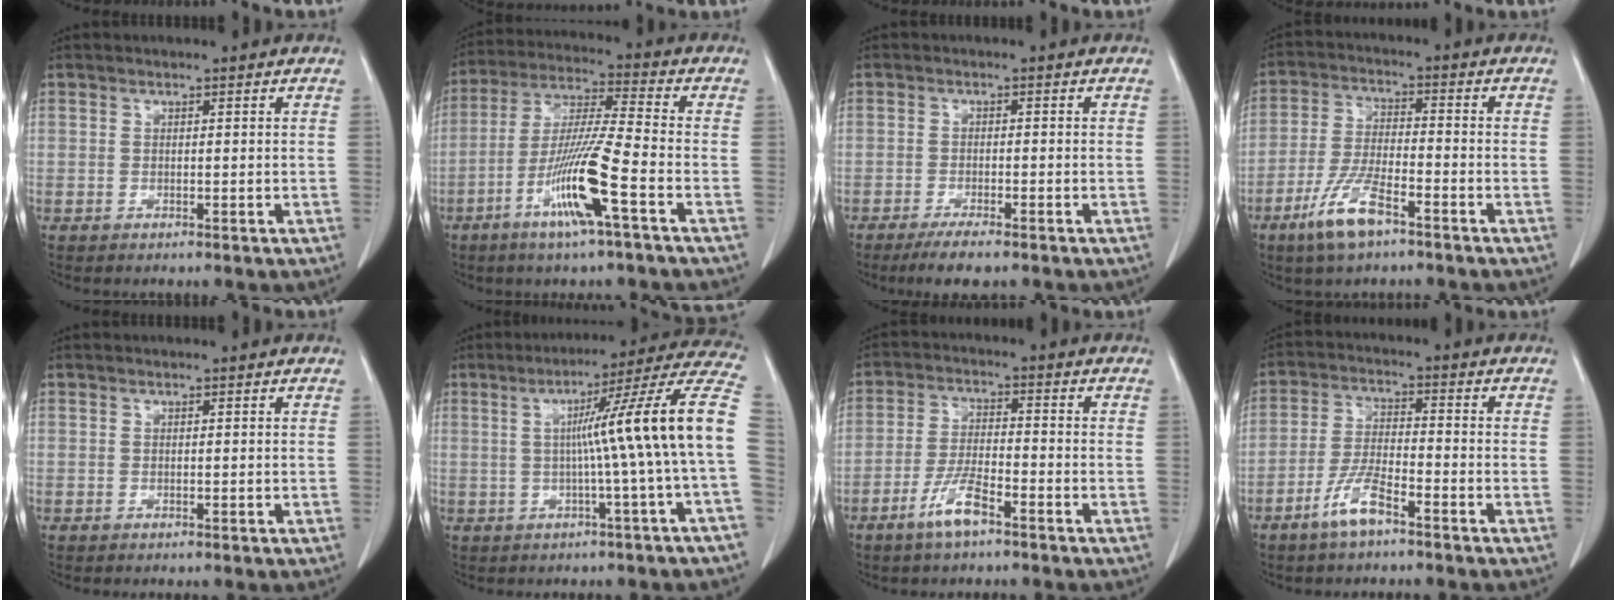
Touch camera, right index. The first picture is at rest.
{"total": 12.5, "force": [-5.4, -0.4, 11.3], "torque": [-0.225, -0.010, -0.103]}
{"total": 4.5, "force": [-3.3, 0.6, 2.9], "torque": [-0.052, -0.009, -0.054]}
{"total": 8.7, "force": [-5.4, 1.9, 6.5], "torque": [-0.136, -0.012, -0.102]}
{"total": 0.0}
{"total": 16.1, "force": [-0.1, -2.3, 16.0], "torque": [-0.201, 0.027, -0.009]}
{"total": 6.2, "force": [-4.0, 1.0, 4.6], "torque": [-0.098, -0.004, -0.077]}
{"total": 6.4, "force": [-4.3, 1.2, 4.6], "torque": [-0.100, -0.003, -0.083]}